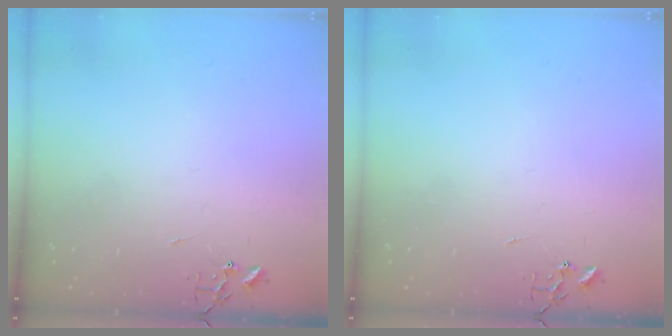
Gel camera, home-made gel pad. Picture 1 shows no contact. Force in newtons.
{"total": 0.0}